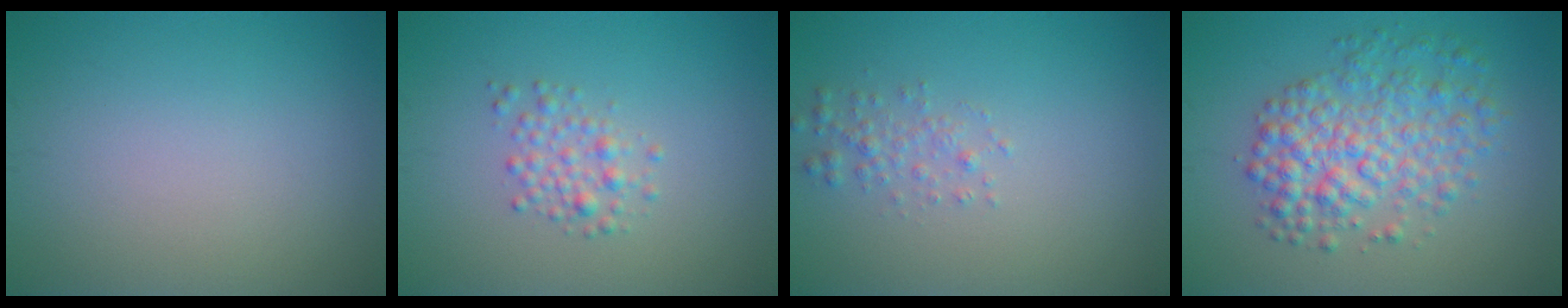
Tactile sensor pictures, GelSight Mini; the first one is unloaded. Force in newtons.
{"total": 1.9, "press": 1.9, "slide": 0.0}
{"total": 1.4, "press": 1.4, "slide": 0.0}
{"total": 5.6, "press": 5.6, "slide": 0.1}